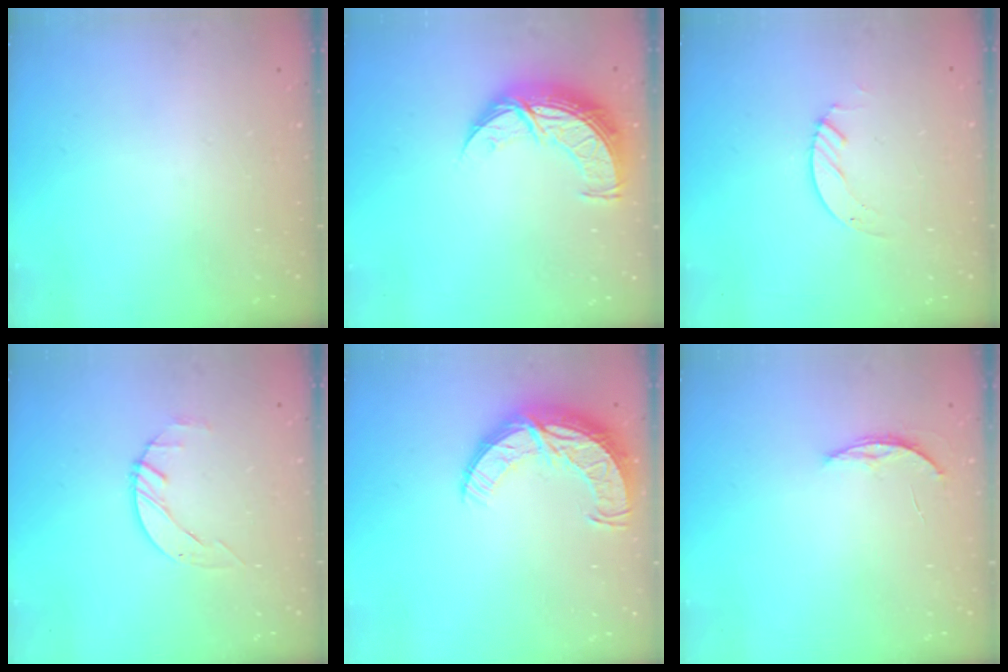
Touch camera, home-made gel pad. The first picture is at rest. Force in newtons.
{"total": 10.7, "press": 10.6, "slide": 0.8}
{"total": 2.1, "press": 2.1, "slide": 0.2}
{"total": 1.4, "press": 1.4, "slide": 0.2}
{"total": 11.7, "press": 11.7, "slide": 0.9}
{"total": 3.7, "press": 3.7, "slide": 0.5}